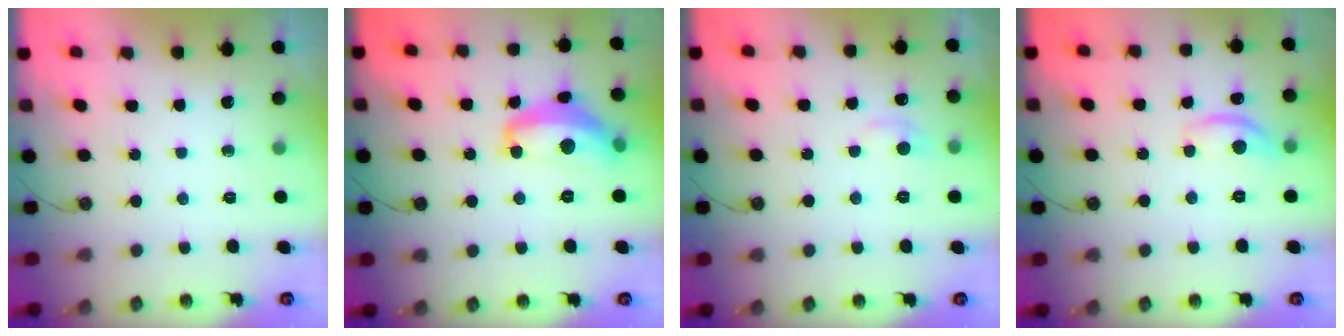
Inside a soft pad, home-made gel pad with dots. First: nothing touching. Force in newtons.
{"total": 10.4, "press": 10.3, "slide": 0.9}
{"total": 0.8, "press": 0.4, "slide": 0.7}
{"total": 6.7, "press": 6.7, "slide": 0.4}